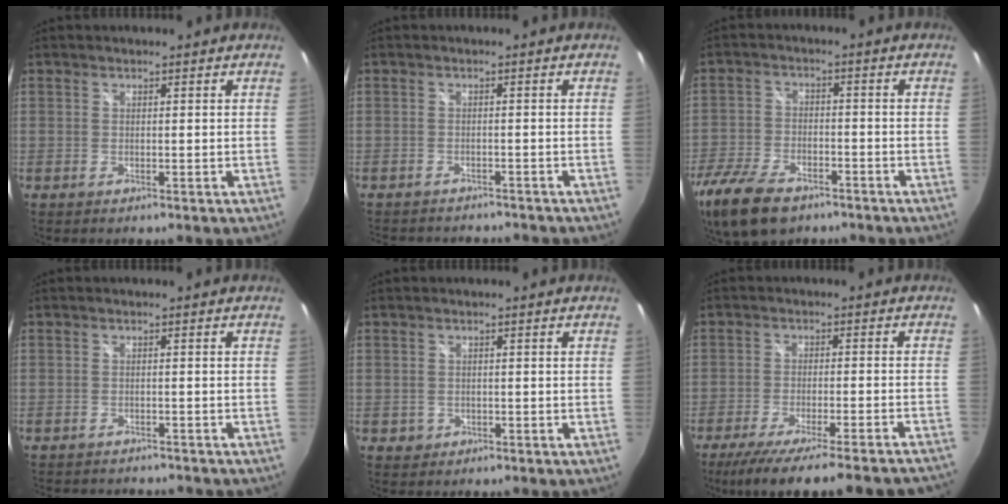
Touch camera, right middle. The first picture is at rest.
{"total": 7.0, "force": [-6.4, 1.8, 2.2], "torque": [-0.052, -0.017, -0.090]}
{"total": 14.7, "force": [-9.8, 7.5, 8.0], "torque": [-0.202, -0.030, -0.181]}
{"total": 6.1, "force": [-5.6, 1.4, 1.9], "torque": [-0.045, -0.016, -0.080]}
{"total": 1.5, "force": [-0.3, 1.4, 0.3], "torque": [-0.006, -0.003, -0.003]}
{"total": 20.1, "force": [-17.9, 0.3, 9.2], "torque": [-0.159, -0.049, -0.254]}